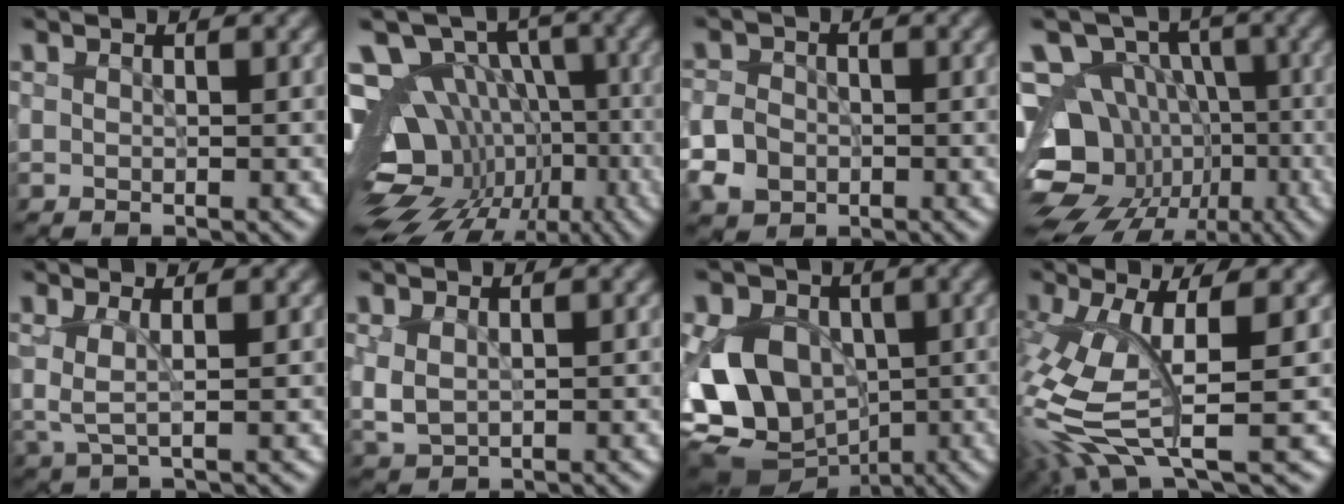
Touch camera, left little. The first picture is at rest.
{"total": 17.0, "force": [-5.3, 13.2, 9.3], "torque": [-0.156, 0.002, -0.061]}
{"total": 3.3, "force": [-1.3, 2.7, 1.3], "torque": [-0.027, -0.004, -0.032]}
{"total": 15.6, "force": [-4.9, 12.7, 7.5], "torque": [-0.121, -0.004, -0.097]}
{"total": 2.0, "force": [0.5, 0.5, 1.8], "torque": [-0.045, -0.002, 0.009]}
{"total": 1.9, "force": [0.5, 1.3, 1.3], "torque": [-0.035, -0.004, 0.014]}
{"total": 13.8, "force": [-0.2, 11.1, 8.2], "torque": [-0.163, 0.003, -0.023]}
{"total": 7.8, "force": [0.0, 2.3, 7.4], "torque": [-0.173, -0.011, -0.003]}